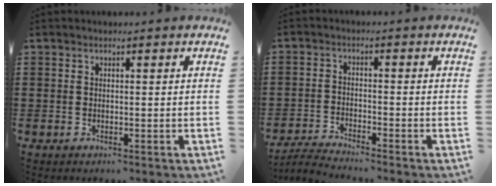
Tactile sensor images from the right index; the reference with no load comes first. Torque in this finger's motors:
{"motor_torque": [-0.24, -0.40, -0.61, -0.21]}